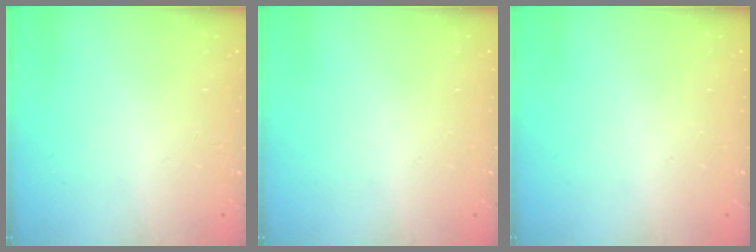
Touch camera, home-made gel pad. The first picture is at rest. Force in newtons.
{"total": 0.0}
{"total": 0.0}